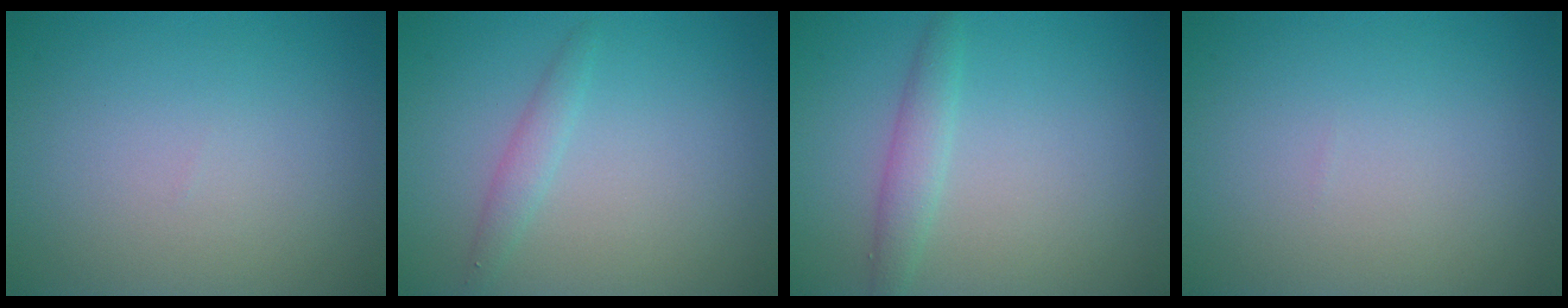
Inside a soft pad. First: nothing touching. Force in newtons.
{"total": 1.4, "press": 1.4, "slide": 0.0}
{"total": 1.9, "press": 1.9, "slide": 0.0}
{"total": 0.0}